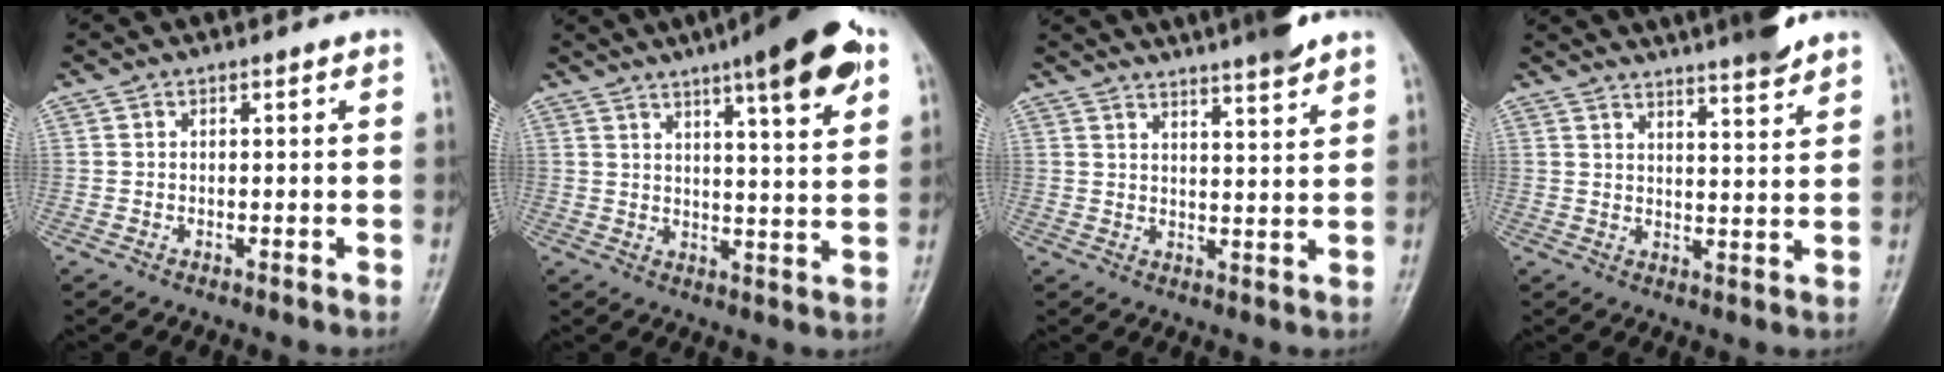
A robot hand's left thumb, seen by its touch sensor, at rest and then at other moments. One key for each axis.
{"total": 15.0, "fx": 8.2, "fy": 2.8, "fz": 12.2, "tx": -0.156, "ty": -0.025, "tz": 0.116}
{"total": 11.9, "fx": 10.0, "fy": 1.5, "fz": 6.3, "tx": -0.079, "ty": -0.031, "tz": 0.134}
{"total": 12.9, "fx": 11.0, "fy": 1.6, "fz": 6.5, "tx": -0.080, "ty": -0.041, "tz": 0.150}